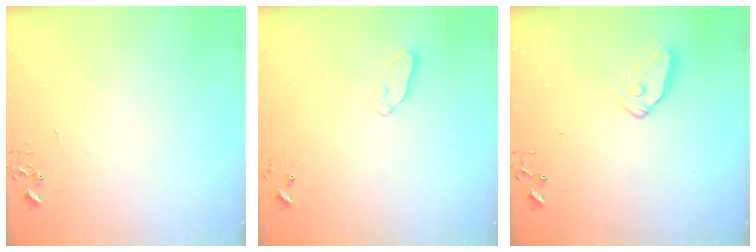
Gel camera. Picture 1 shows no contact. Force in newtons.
{"total": 5.6, "press": 5.6, "slide": 0.3}
{"total": 9.0, "press": 8.9, "slide": 0.9}